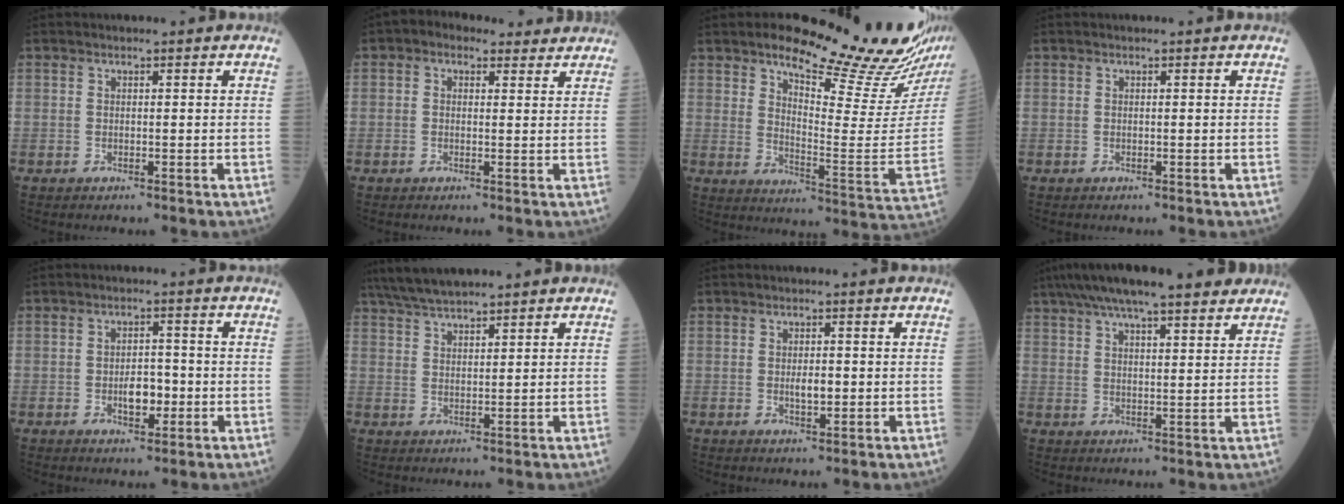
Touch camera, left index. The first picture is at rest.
{"total": 5.2, "force": [3.8, 2.9, 2.1], "torque": [-0.030, 0.030, 0.053]}
{"total": 20.4, "force": [17.2, 1.3, 11.0], "torque": [-0.156, -0.068, 0.221]}
{"total": 0.0}
{"total": 3.9, "force": [-1.0, 2.0, 3.2], "torque": [-0.052, 0.004, -0.015]}
{"total": 7.1, "force": [6.3, 0.4, 3.2], "torque": [-0.063, 0.030, 0.117]}
{"total": 2.1, "force": [-0.1, 0.8, 2.0], "torque": [-0.038, -0.001, 0.001]}
{"total": 16.7, "force": [13.4, 2.5, 9.7], "torque": [-0.167, 0.041, 0.194]}